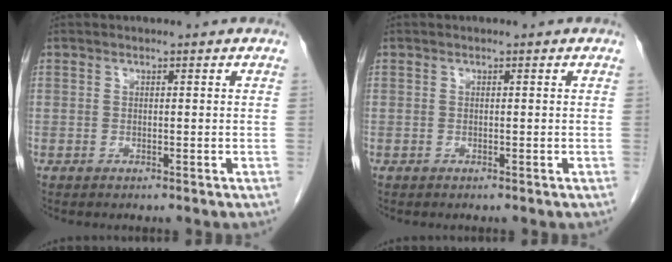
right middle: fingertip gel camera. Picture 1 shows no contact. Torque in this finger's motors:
{"motor_torque": [1.06, -1.08, 0.30, 0.08]}